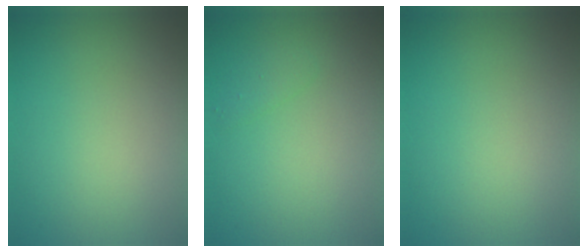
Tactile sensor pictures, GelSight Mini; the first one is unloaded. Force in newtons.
{"total": 0.8, "press": 0.8, "slide": 0.0}
{"total": 0.0}